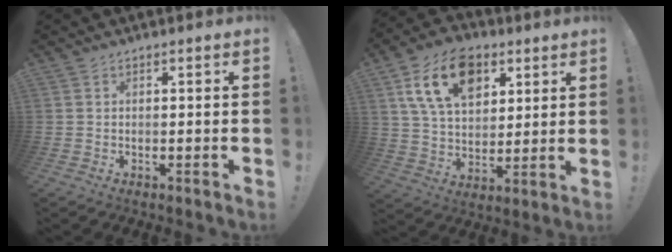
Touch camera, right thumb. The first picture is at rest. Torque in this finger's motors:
{"motor_torque": [1.72, 1.81, 0.46, 0.32, 0.43]}